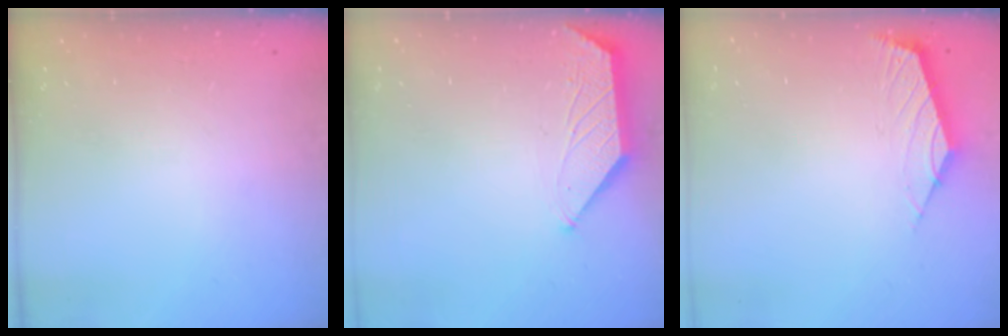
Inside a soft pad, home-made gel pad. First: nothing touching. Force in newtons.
{"total": 1.2, "press": 1.2, "slide": 0.3}
{"total": 2.6, "press": 2.6, "slide": 0.7}